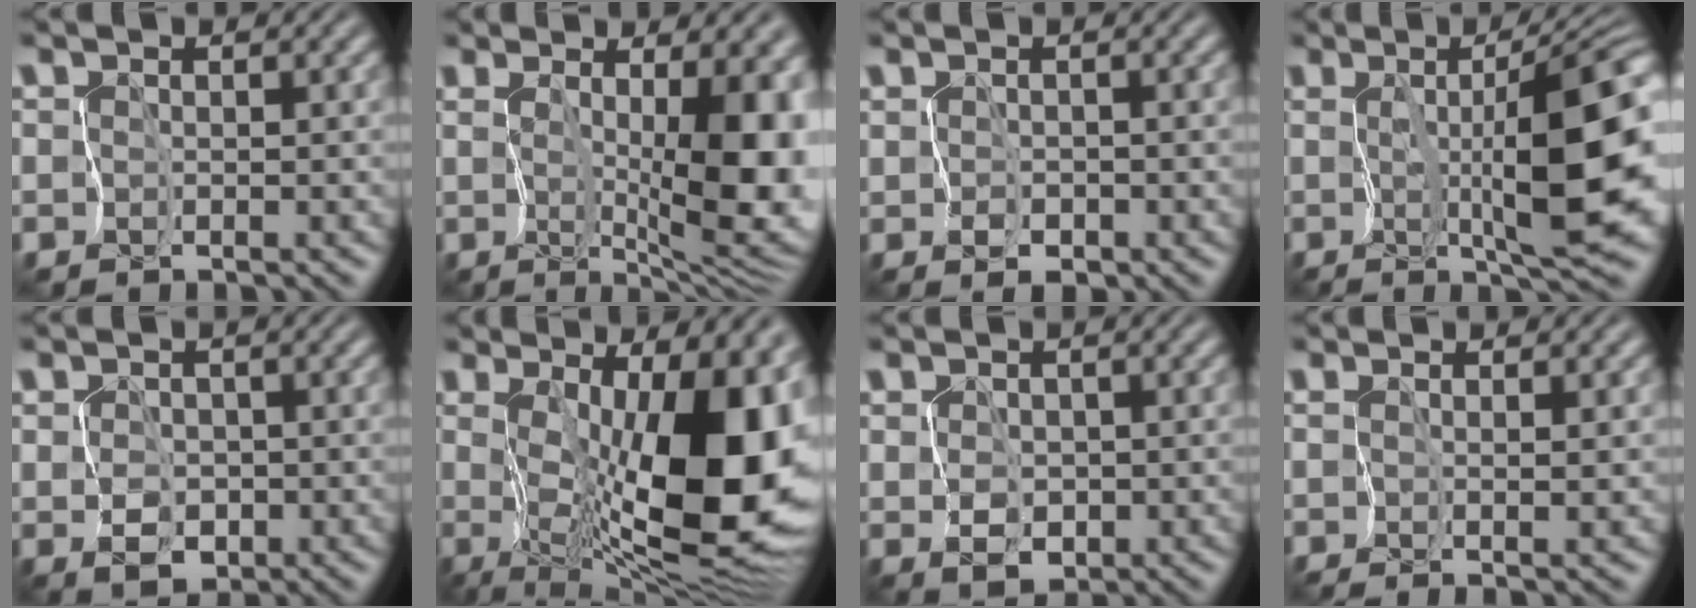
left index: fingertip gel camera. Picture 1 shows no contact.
{"total": 8.3, "force": [0.6, 1.6, 8.1], "torque": [-0.122, -0.006, 0.013]}
{"total": 1.0, "force": [-0.4, 0.2, 0.9], "torque": [-0.022, -0.006, -0.009]}
{"total": 10.0, "force": [0.1, 0.8, 10.0], "torque": [-0.154, -0.004, 0.002]}
{"total": 2.0, "force": [-0.4, 1.2, 1.5], "torque": [-0.033, -0.005, -0.006]}
{"total": 14.4, "force": [0.8, 5.0, 13.5], "torque": [-0.186, -0.016, 0.019]}
{"total": 1.6, "force": [-0.1, 0.9, 1.4], "torque": [-0.030, -0.005, 0.001]}
{"total": 1.2, "force": [0.1, -1.0, 0.6], "torque": [-0.020, -0.004, 0.005]}